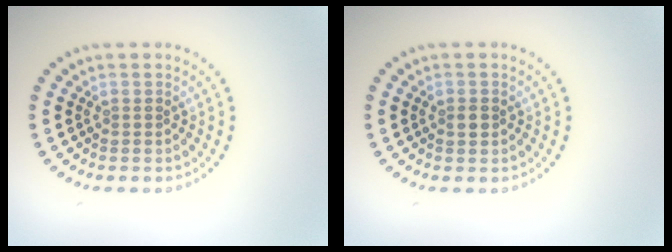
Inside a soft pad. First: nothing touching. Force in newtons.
{"total": 1.0, "press": 1.0, "slide": 0.0}